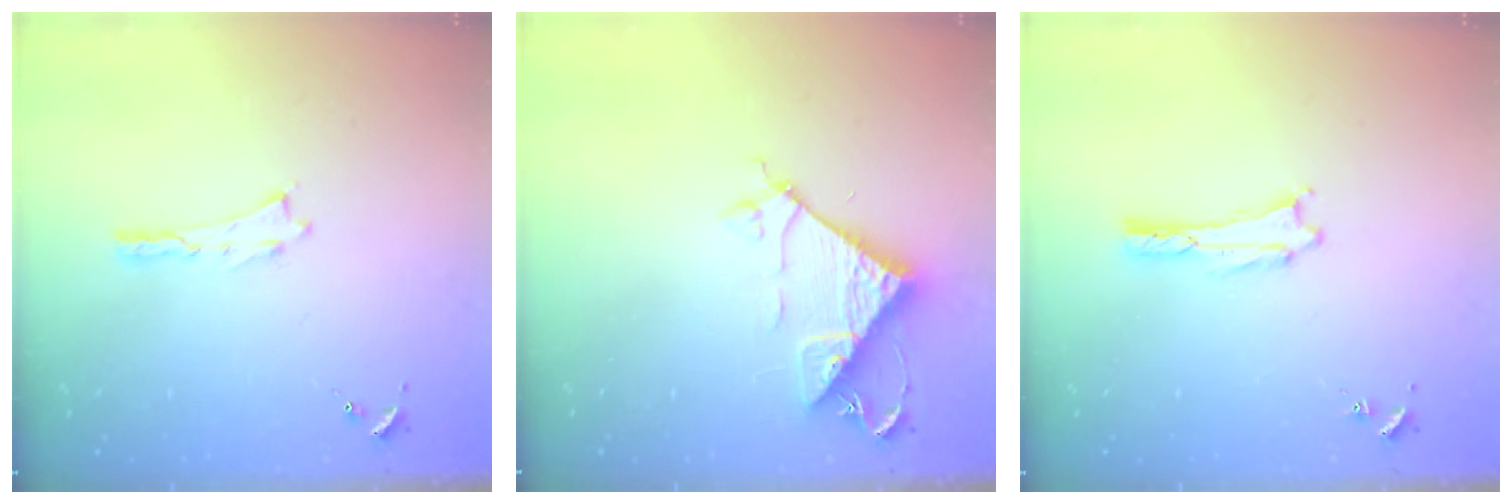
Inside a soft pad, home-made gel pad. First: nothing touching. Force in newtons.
{"total": 7.7, "press": 7.7, "slide": 0.8}
{"total": 1.1, "press": 1.1, "slide": 0.1}